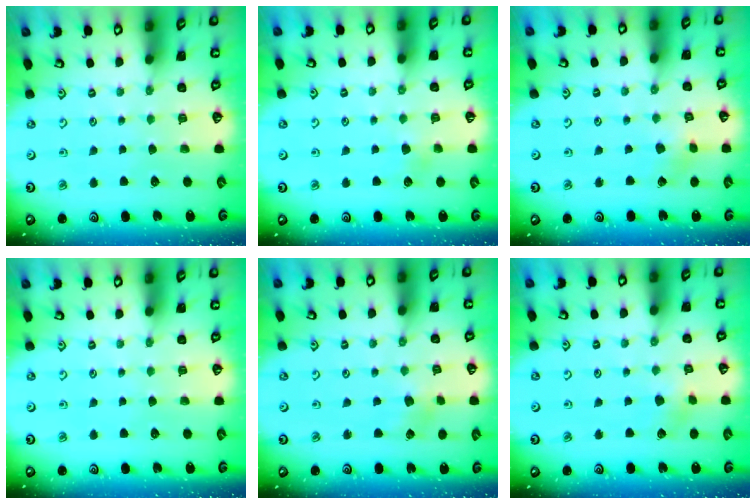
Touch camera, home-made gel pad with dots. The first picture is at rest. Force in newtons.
{"total": 3.6, "press": 3.5, "slide": 0.8}
{"total": 2.9, "press": 2.9, "slide": 0.4}
{"total": 0.0}
{"total": 4.8, "press": 4.8, "slide": 0.6}
{"total": 3.4, "press": 3.4, "slide": 0.4}